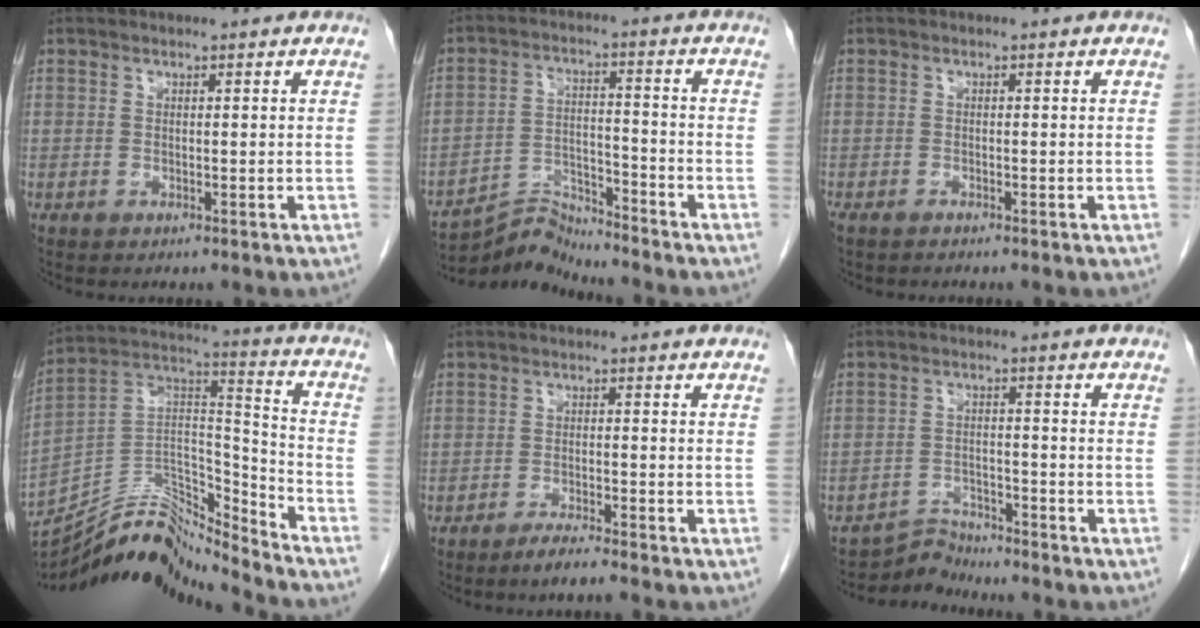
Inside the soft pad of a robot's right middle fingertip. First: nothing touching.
{"total": 7.1, "force": [-7.0, -0.5, -0.8], "torque": [0.012, 0.006, -0.127]}
{"total": 1.2, "force": [-1.1, 0.3, 0.4], "torque": [-0.010, -0.002, -0.017]}
{"total": 17.4, "force": [-16.8, 1.5, 4.5], "torque": [-0.071, 0.062, -0.291]}
{"total": 2.8, "force": [-2.4, -0.4, 1.4], "torque": [-0.027, -0.006, -0.047]}
{"total": 4.1, "force": [-3.9, 0.1, -1.3], "torque": [0.025, -0.002, -0.067]}